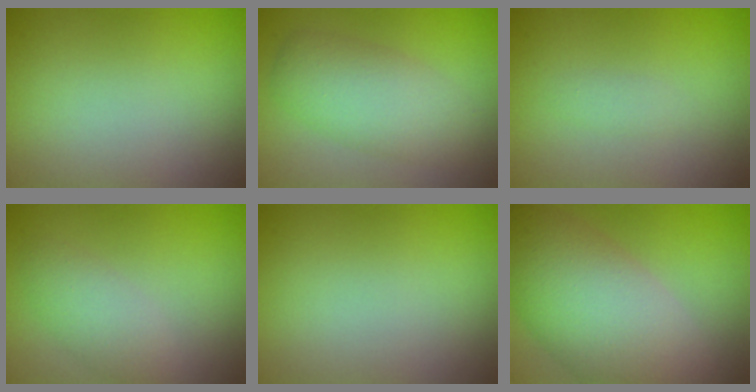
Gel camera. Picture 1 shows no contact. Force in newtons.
{"total": 4.7, "press": 4.7, "slide": 0.2}
{"total": 0.8, "press": 0.8, "slide": 0.0}
{"total": 2.6, "press": 2.6, "slide": 0.2}
{"total": 0.0}
{"total": 10.1, "press": 10.1, "slide": 0.9}